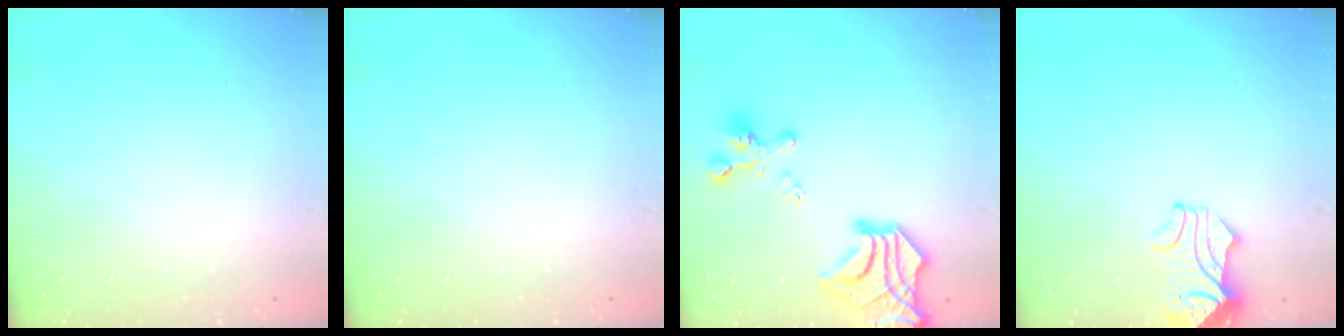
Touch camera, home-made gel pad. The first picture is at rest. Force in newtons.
{"total": 0.0}
{"total": 10.8, "press": 10.5, "slide": 2.8}
{"total": 2.9, "press": 2.9, "slide": 0.6}